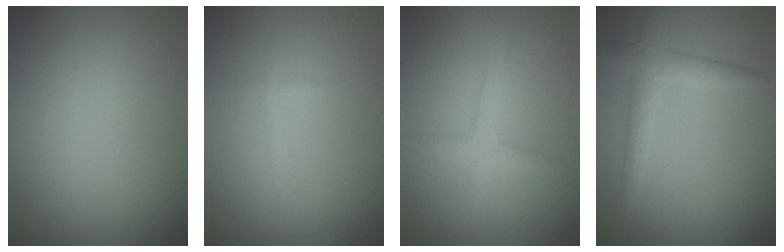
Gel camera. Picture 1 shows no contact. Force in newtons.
{"total": 0.6, "press": 0.6, "slide": 0.0}
{"total": 1.9, "press": 1.9, "slide": 0.1}
{"total": 2.7, "press": 2.7, "slide": 0.1}